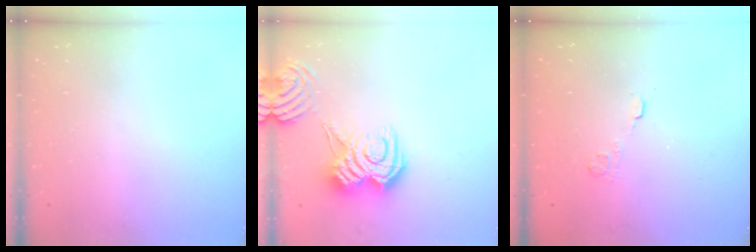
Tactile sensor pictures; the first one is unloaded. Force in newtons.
{"total": 11.2, "press": 11.1, "slide": 0.8}
{"total": 2.7, "press": 2.3, "slide": 1.4}